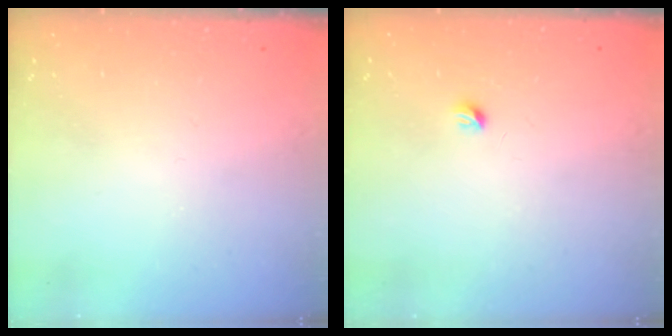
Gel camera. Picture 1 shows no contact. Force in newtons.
{"total": 3.2, "press": 3.1, "slide": 0.5}